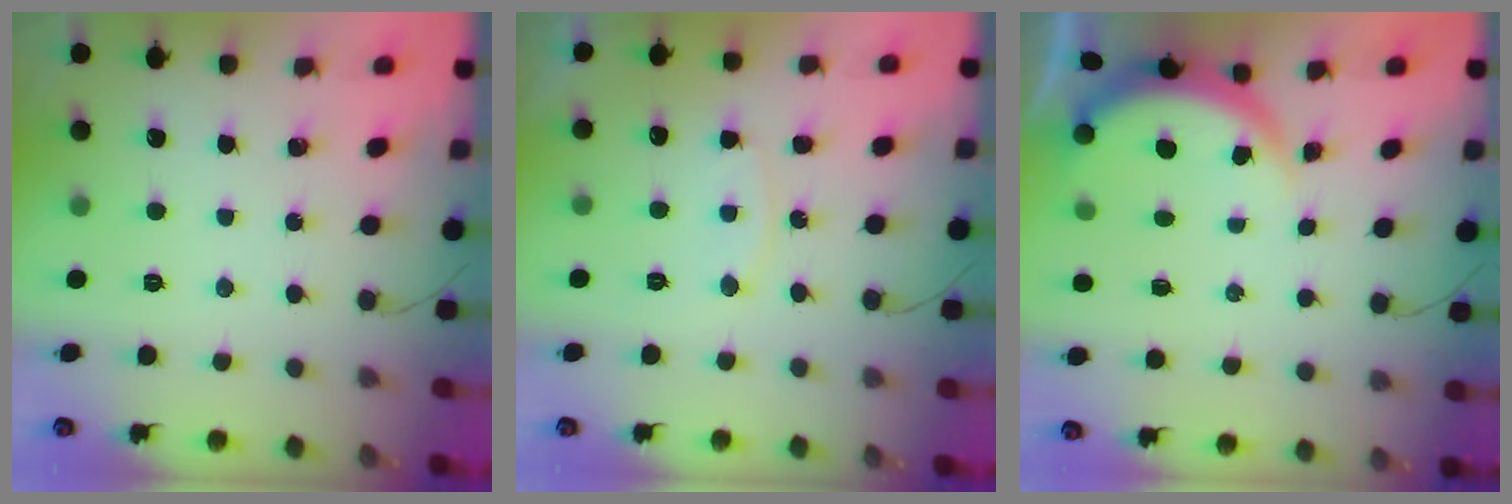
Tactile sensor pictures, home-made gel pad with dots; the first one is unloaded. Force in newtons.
{"total": 7.6, "press": 7.6, "slide": 0.3}
{"total": 3.6, "press": 3.6, "slide": 0.6}